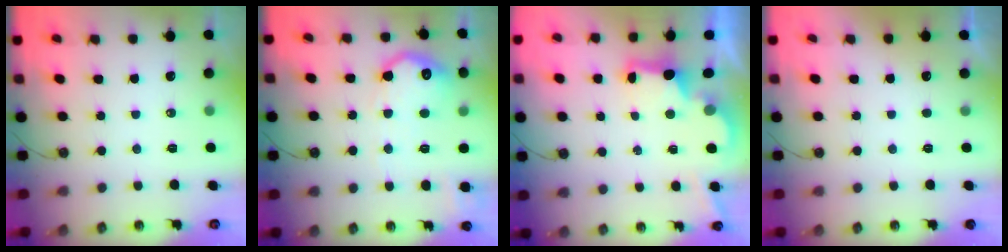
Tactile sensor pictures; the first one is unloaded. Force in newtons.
{"total": 14.4, "press": 14.4, "slide": 0.7}
{"total": 2.8, "press": 2.7, "slide": 0.9}
{"total": 0.8, "press": 0.5, "slide": 0.6}